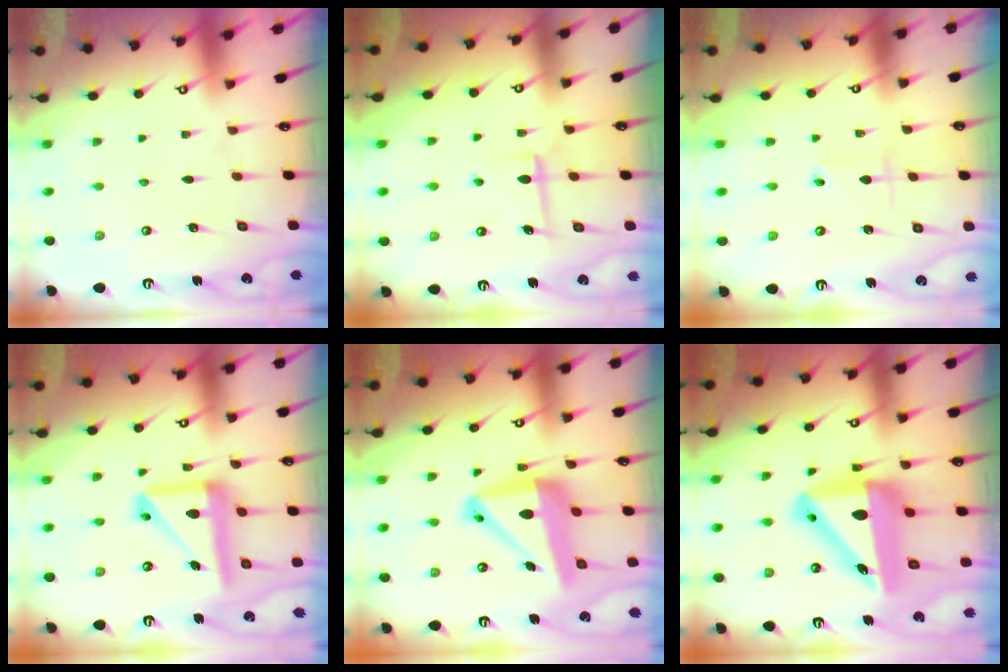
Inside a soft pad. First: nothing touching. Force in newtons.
{"total": 5.8, "press": 5.8, "slide": 0.5}
{"total": 2.4, "press": 2.4, "slide": 0.2}
{"total": 15.2, "press": 15.1, "slide": 1.7}
{"total": 15.2, "press": 15.1, "slide": 1.4}
{"total": 15.2, "press": 14.7, "slide": 3.6}